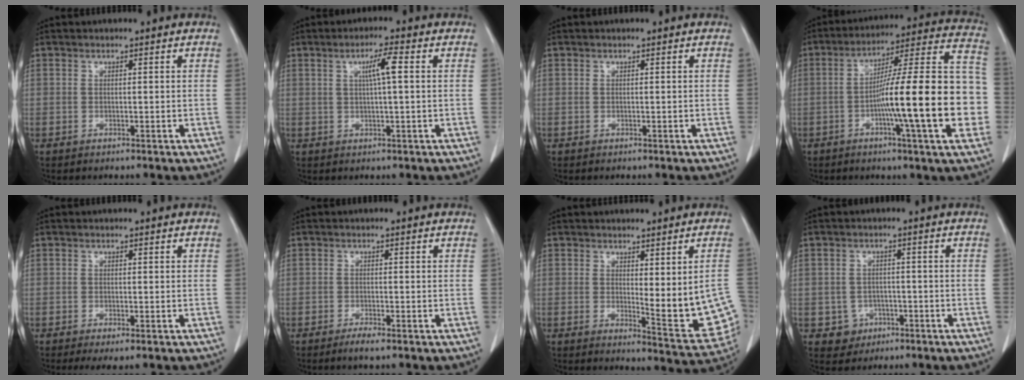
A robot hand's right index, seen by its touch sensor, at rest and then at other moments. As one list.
[{"total": 4.1, "force": [1.0, 0.0, 4.0], "torque": [-0.070, 0.005, 0.017]}, {"total": 0.0}, {"total": 21.3, "force": [-4.4, 1.4, 20.7], "torque": [-0.251, 0.023, -0.066]}, {"total": 1.9, "force": [-1.1, 0.3, 1.5], "torque": [-0.021, -0.006, -0.016]}, {"total": 1.8, "force": [-1.3, 0.0, 1.2], "torque": [-0.025, -0.004, -0.025]}, {"total": 9.9, "force": [-0.4, 2.3, 9.6], "torque": [-0.103, -0.022, 0.001]}, {"total": 3.7, "force": [-1.4, 3.5, 0.0], "torque": [0.006, 0.014, -0.013]}]